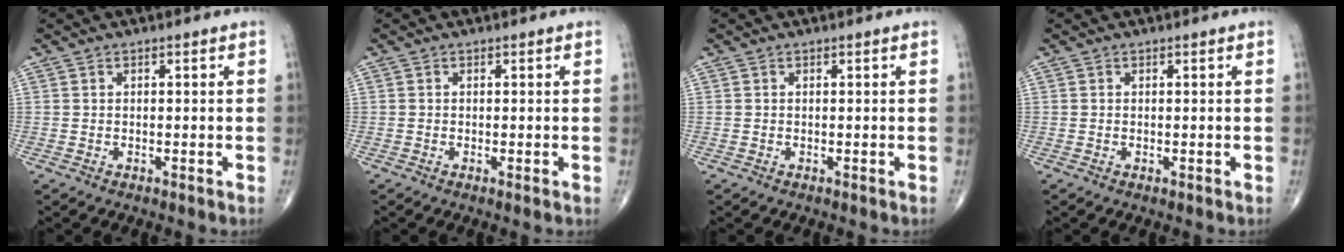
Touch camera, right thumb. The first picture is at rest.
{"total": 0.6, "force": [-0.4, 0.0, 0.5], "torque": [-0.012, -0.002, -0.007]}
{"total": 0.0}
{"total": 0.0}